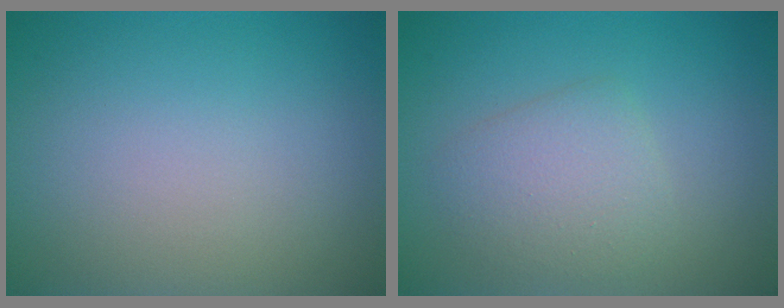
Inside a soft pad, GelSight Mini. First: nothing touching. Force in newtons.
{"total": 3.0, "press": 3.0, "slide": 0.0}